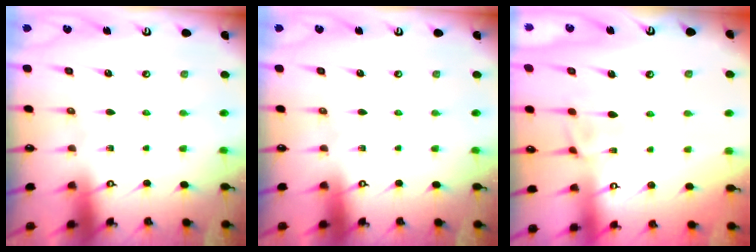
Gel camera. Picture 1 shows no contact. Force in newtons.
{"total": 0.0}
{"total": 1.6, "press": 1.3, "slide": 1.0}